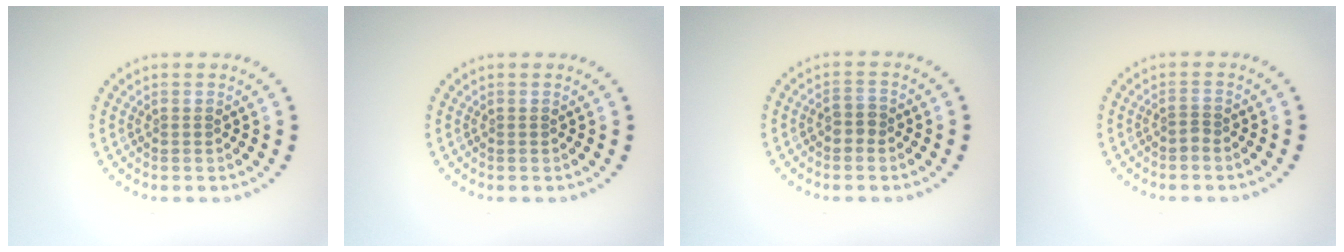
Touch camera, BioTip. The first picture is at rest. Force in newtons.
{"total": 0.0}
{"total": 1.4, "press": 1.3, "slide": 0.5}
{"total": 0.6, "press": 0.3, "slide": 0.5}